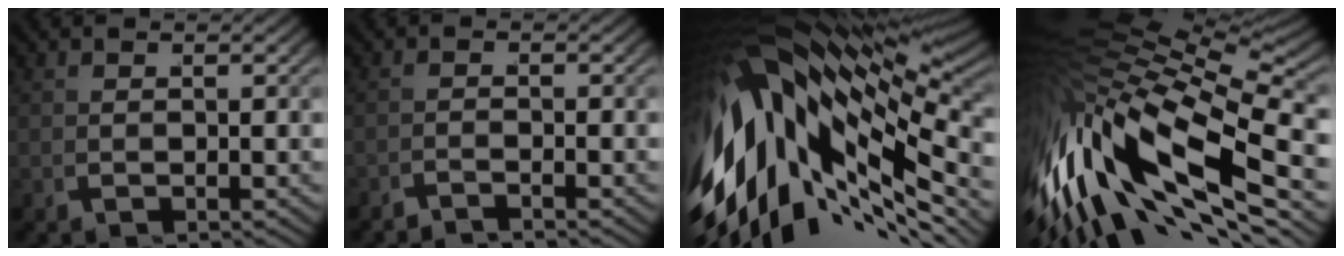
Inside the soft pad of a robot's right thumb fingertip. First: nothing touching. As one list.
[{"total": 1.3, "force": [-1.2, -0.2, -0.3], "torque": [0.013, 0.001, -0.028]}, {"total": 23.4, "force": [-1.5, 13.4, 19.1], "torque": [-0.341, -0.009, -0.009]}, {"total": 17.1, "force": [0.0, 8.5, 14.9], "torque": [-0.309, -0.001, 0.009]}]